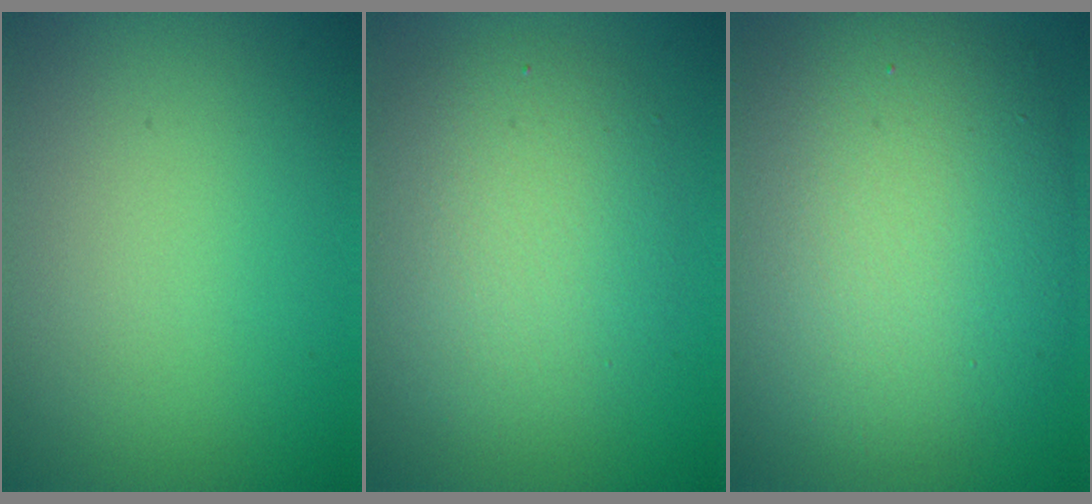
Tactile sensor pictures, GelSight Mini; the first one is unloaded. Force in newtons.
{"total": 5.1, "press": 5.1, "slide": 0.3}
{"total": 11.3, "press": 11.3, "slide": 0.5}